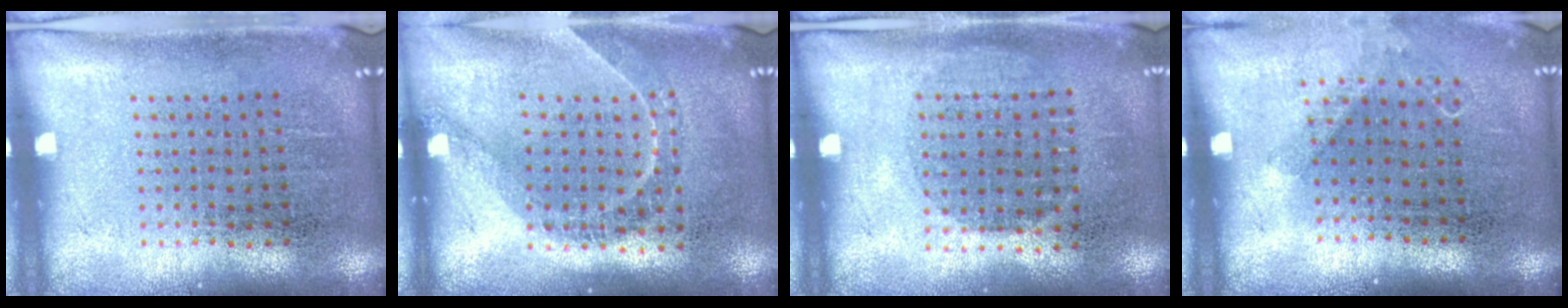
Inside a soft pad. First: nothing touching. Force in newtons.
{"total": 1.3, "press": 1.1, "slide": 0.6}
{"total": 1.0, "press": 0.8, "slide": 0.5}
{"total": 0.8, "press": 0.8, "slide": 0.3}